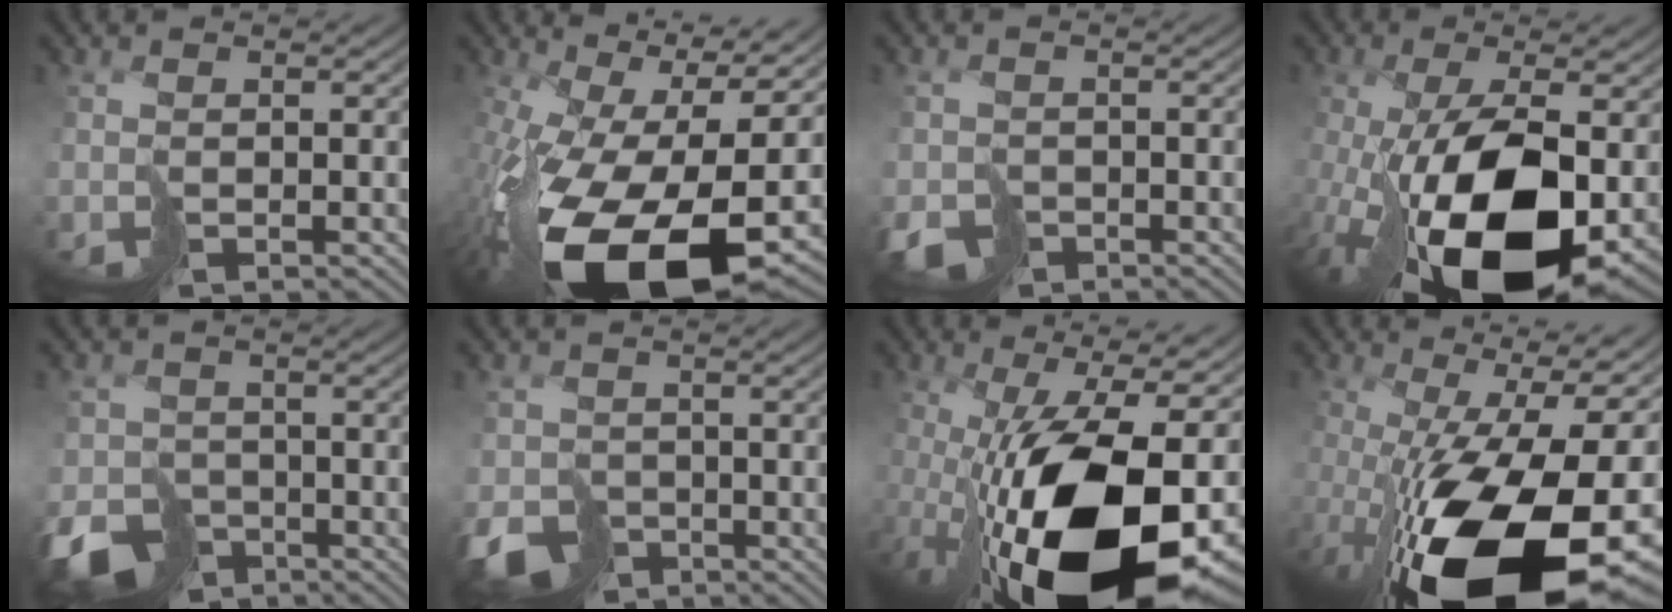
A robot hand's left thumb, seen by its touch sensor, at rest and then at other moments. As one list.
[{"total": 20.7, "force": [-6.6, 10.4, 16.6], "torque": [-0.335, -0.082, -0.073]}, {"total": 2.7, "force": [-2.1, 1.7, 0.6], "torque": [-0.008, -0.008, -0.041]}, {"total": 18.2, "force": [-5.7, 7.9, 15.4], "torque": [-0.298, -0.054, -0.070]}, {"total": 6.8, "force": [-4.7, 4.3, 2.4], "torque": [-0.045, -0.023, -0.084]}, {"total": 5.0, "force": [-3.5, 3.1, 1.8], "torque": [-0.031, -0.012, -0.067]}, {"total": 20.3, "force": [-5.7, 9.2, 17.2], "torque": [-0.302, -0.051, -0.076]}, {"total": 20.4, "force": [-6.5, 9.2, 17.1], "torque": [-0.295, -0.043, -0.092]}]